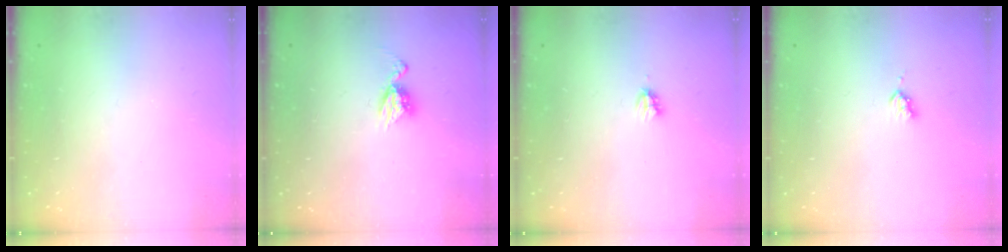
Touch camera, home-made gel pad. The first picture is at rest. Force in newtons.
{"total": 6.2, "press": 6.2, "slide": 0.5}
{"total": 2.7, "press": 2.7, "slide": 0.2}
{"total": 3.1, "press": 3.0, "slide": 0.5}